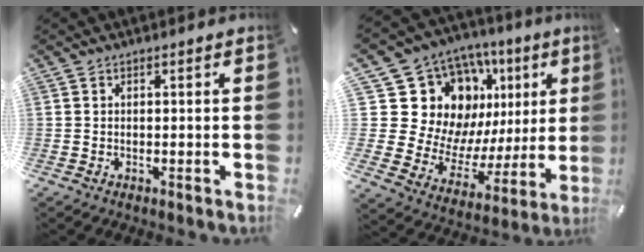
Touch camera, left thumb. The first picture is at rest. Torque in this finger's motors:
{"motor_torque": [1.96, 1.04, 1.18, -0.44, 0.04]}